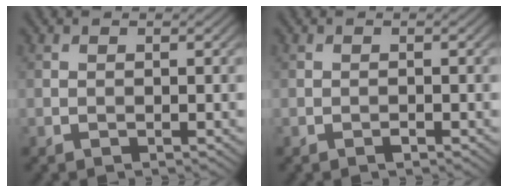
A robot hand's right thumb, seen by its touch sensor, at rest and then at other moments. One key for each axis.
{"total": 0.5, "fx": -0.4, "fy": 0.2, "fz": 0.3, "tx": -0.004, "ty": 0.000, "tz": -0.006}